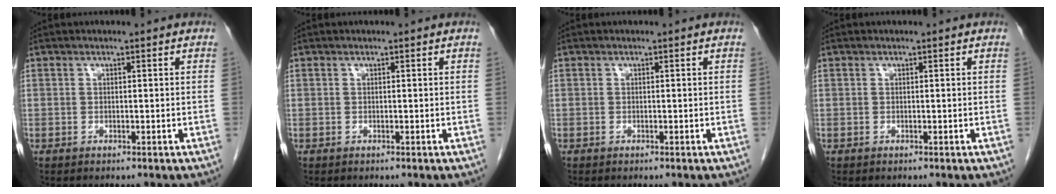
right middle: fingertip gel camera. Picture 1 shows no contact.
{"total": 0.0}
{"total": 0.0}
{"total": 0.0}